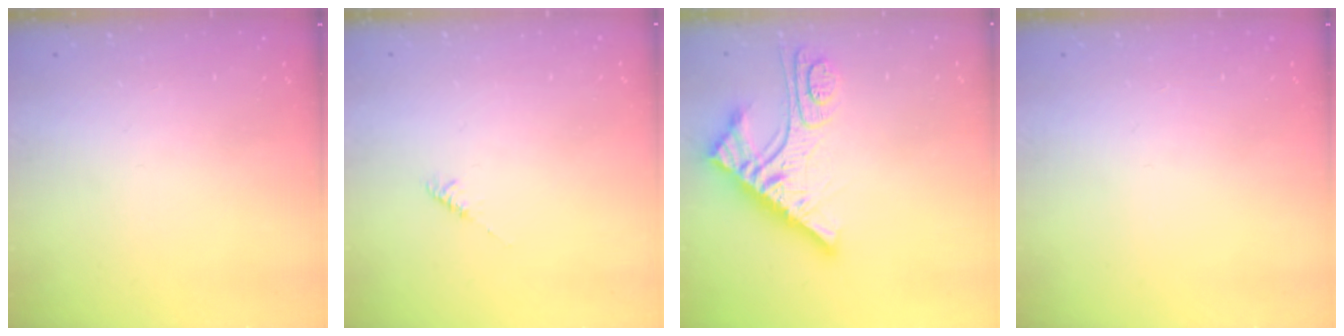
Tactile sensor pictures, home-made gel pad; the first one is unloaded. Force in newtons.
{"total": 2.0, "press": 1.9, "slide": 0.4}
{"total": 11.5, "press": 11.4, "slide": 1.0}
{"total": 0.0}